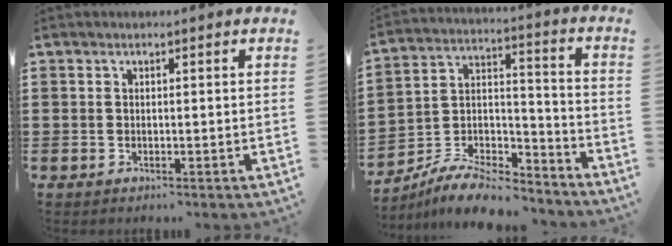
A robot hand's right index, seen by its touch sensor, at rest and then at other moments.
{"total": 9.1, "force": [-8.4, 2.2, 2.8], "torque": [-0.048, 0.025, -0.161]}